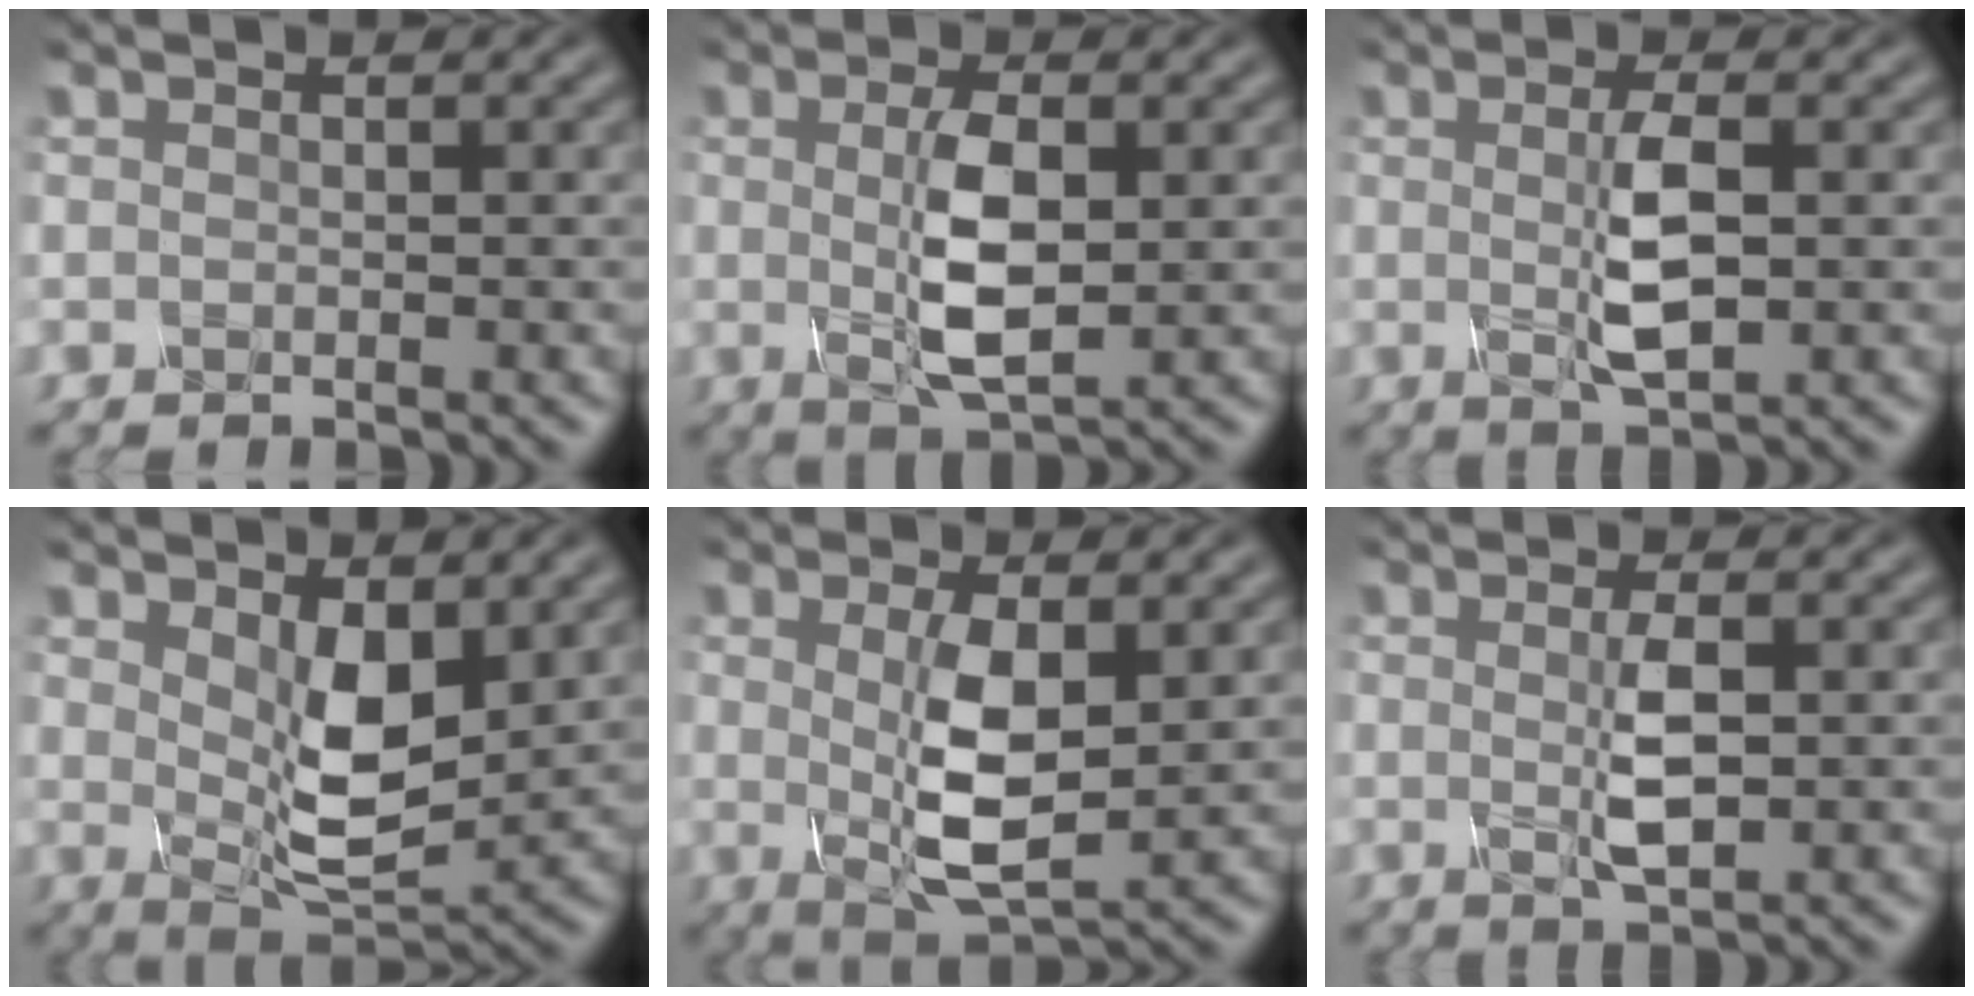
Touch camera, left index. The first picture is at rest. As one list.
[{"total": 4.5, "force": [0.4, 1.4, 4.3], "torque": [-0.095, 0.001, 0.008]}, {"total": 3.1, "force": [0.3, 0.5, 3.0], "torque": [-0.065, 0.002, 0.010]}, {"total": 5.1, "force": [1.3, 2.3, 4.3], "torque": [-0.087, -0.007, 0.030]}, {"total": 5.2, "force": [0.6, 1.7, 4.9], "torque": [-0.103, -0.005, 0.015]}, {"total": 2.3, "force": [0.3, 0.3, 2.2], "torque": [-0.053, 0.001, 0.009]}]